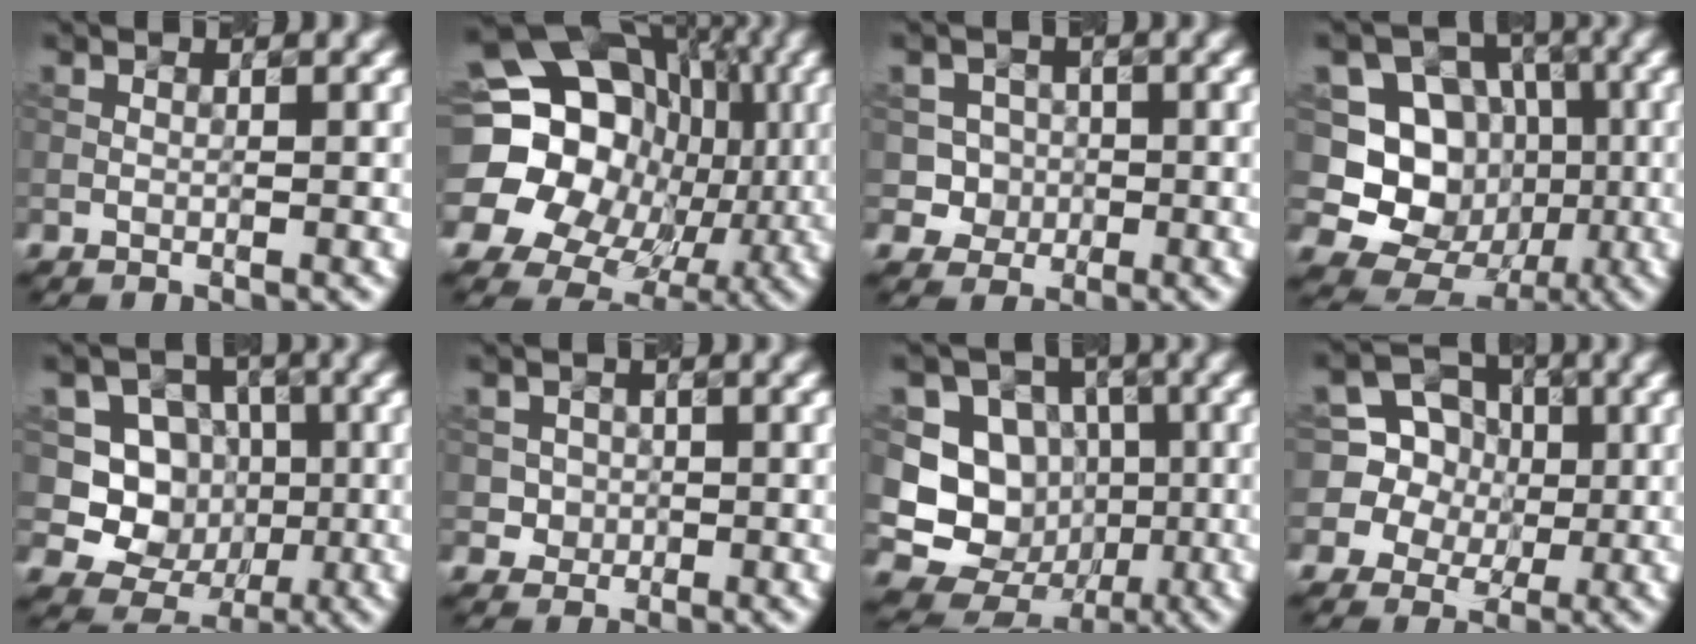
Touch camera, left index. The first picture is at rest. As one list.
[{"total": 21.8, "force": [1.6, 19.7, 9.3], "torque": [-0.191, 0.035, 0.002]}, {"total": 2.8, "force": [-0.5, 2.7, 0.5], "torque": [0.007, 0.002, -0.021]}, {"total": 10.8, "force": [-1.1, 10.0, 4.1], "torque": [-0.092, 0.007, -0.043]}, {"total": 7.8, "force": [-0.1, 7.3, 2.8], "torque": [-0.047, 0.011, -0.025]}, {"total": 2.0, "force": [0.0, 2.0, 0.4], "torque": [0.000, -0.007, 0.011]}, {"total": 8.7, "force": [-0.8, 8.1, 3.0], "torque": [-0.049, -0.011, -0.035]}, {"total": 8.3, "force": [1.3, 7.8, 2.8], "torque": [-0.070, 0.031, 0.010]}]